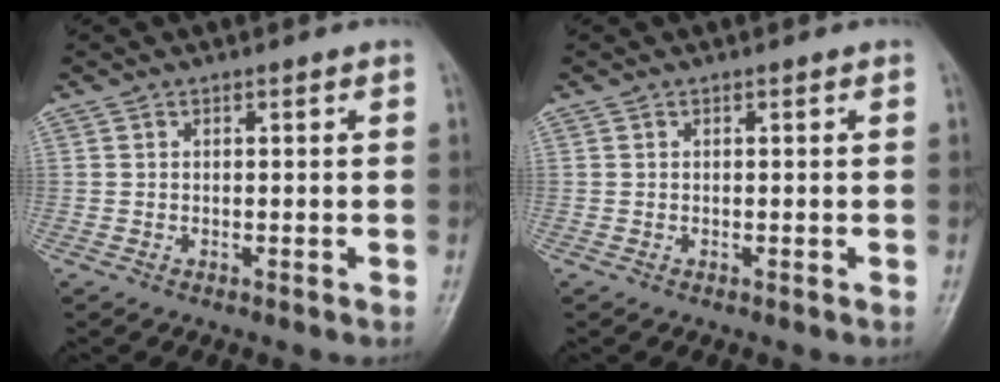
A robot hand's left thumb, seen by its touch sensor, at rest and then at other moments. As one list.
[{"total": 0.0}]